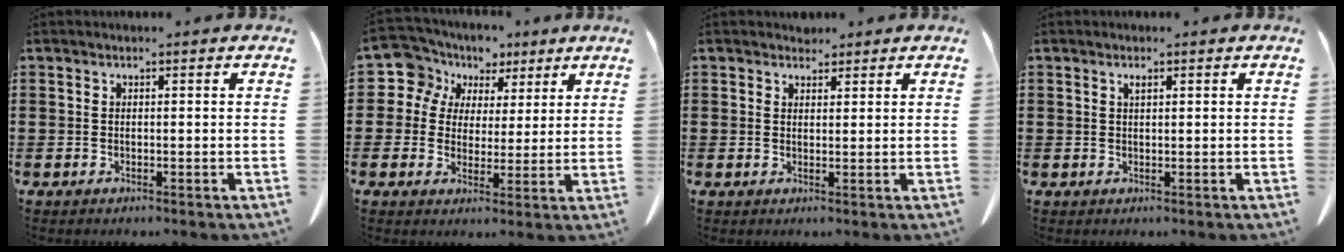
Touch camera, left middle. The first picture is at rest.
{"total": 7.4, "force": [4.0, 6.2, 1.0], "torque": [-0.068, -0.016, 0.074]}
{"total": 1.8, "force": [1.6, 0.7, 0.1], "torque": [0.002, -0.001, 0.031]}
{"total": 0.9, "force": [0.5, 0.2, 0.7], "torque": [-0.017, 0.000, 0.009]}